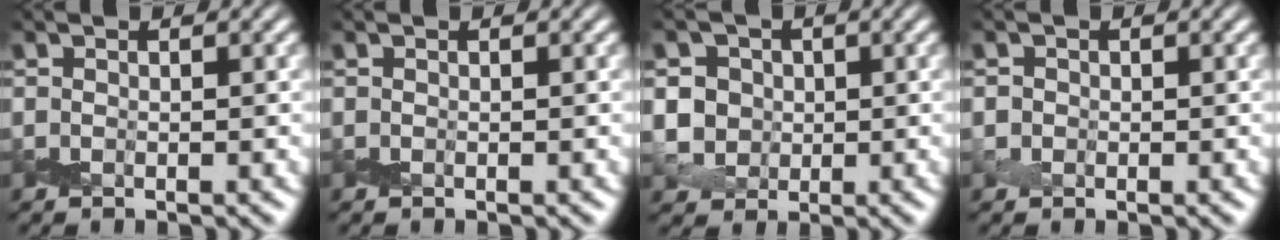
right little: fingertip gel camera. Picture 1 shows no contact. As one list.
[{"total": 0.0}, {"total": 3.9, "force": [0.9, 3.6, 1.3], "torque": [-0.028, 0.010, 0.016]}, {"total": 0.6, "force": [-0.1, 0.5, -0.2], "torque": [0.009, 0.001, -0.005]}]